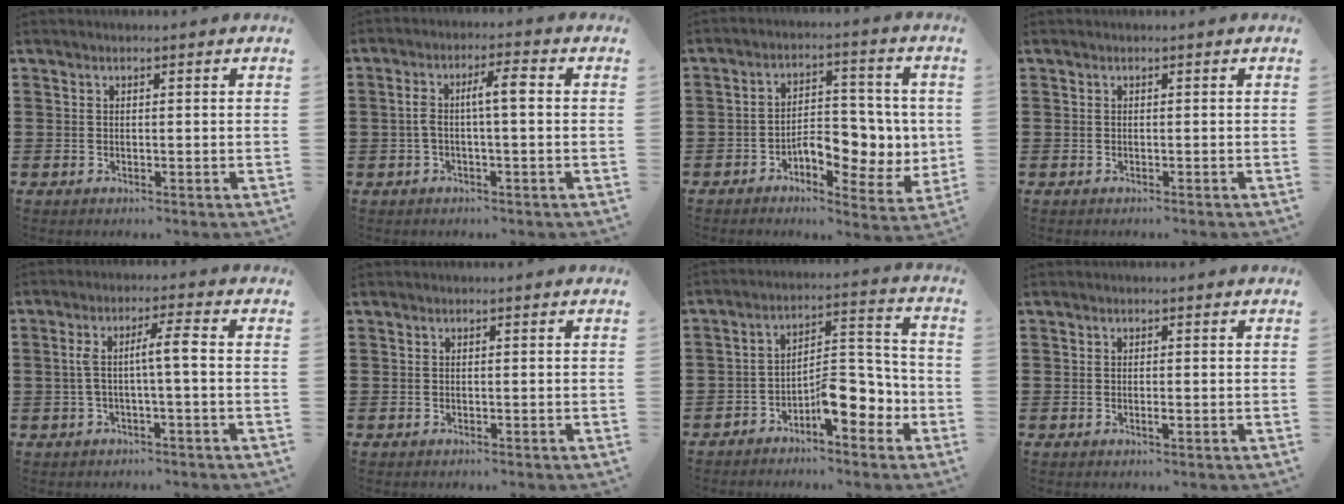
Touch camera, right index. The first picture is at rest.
{"total": 4.8, "force": [-0.1, 0.9, 4.7], "torque": [-0.094, 0.007, -0.009]}
{"total": 7.7, "force": [-1.7, 4.7, 5.8], "torque": [-0.073, 0.005, -0.036]}
{"total": 0.0}
{"total": 5.2, "force": [-0.2, 0.5, 5.1], "torque": [-0.097, 0.005, -0.011]}
{"total": 0.0}
{"total": 9.2, "force": [-4.9, 3.5, 6.9], "torque": [-0.094, 0.003, -0.089]}
{"total": 1.0, "force": [-0.5, 0.1, 0.8], "torque": [-0.016, -0.004, -0.007]}